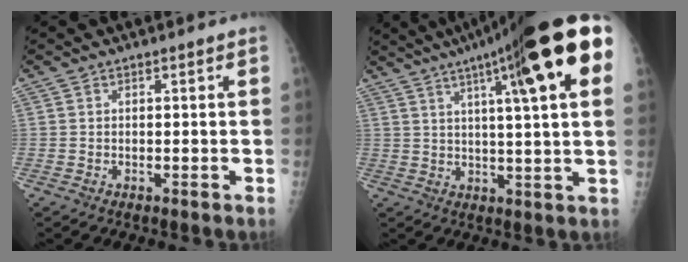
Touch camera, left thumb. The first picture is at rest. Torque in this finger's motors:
{"motor_torque": [0.37, 0.87, 1.43, -1.34, 0.14]}